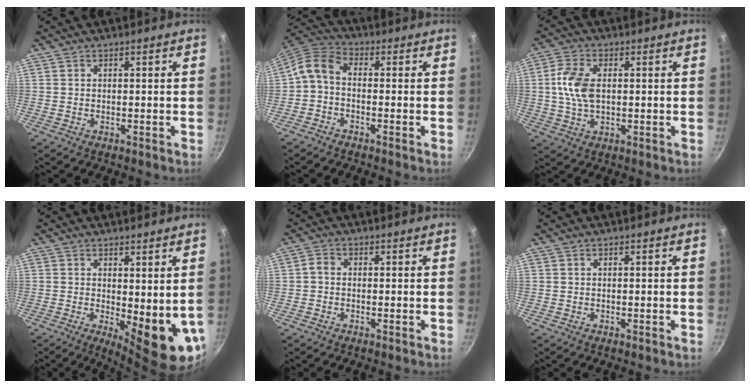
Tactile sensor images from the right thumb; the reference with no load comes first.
{"total": 5.8, "force": [-1.4, 3.7, 4.2], "torque": [-0.099, 0.037, -0.043]}
{"total": 8.2, "force": [0.8, 4.8, 6.6], "torque": [-0.129, 0.012, 0.011]}
{"total": 10.3, "force": [0.3, 3.8, 9.5], "torque": [-0.106, -0.020, 0.016]}
{"total": 1.6, "force": [-0.5, 1.2, 0.9], "torque": [-0.022, 0.010, -0.013]}
{"total": 0.0}